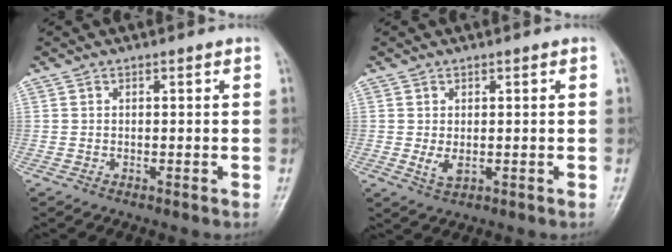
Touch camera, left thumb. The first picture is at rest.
{"total": 3.0, "force": [-0.2, 1.6, 2.6], "torque": [-0.049, -0.002, 0.002]}